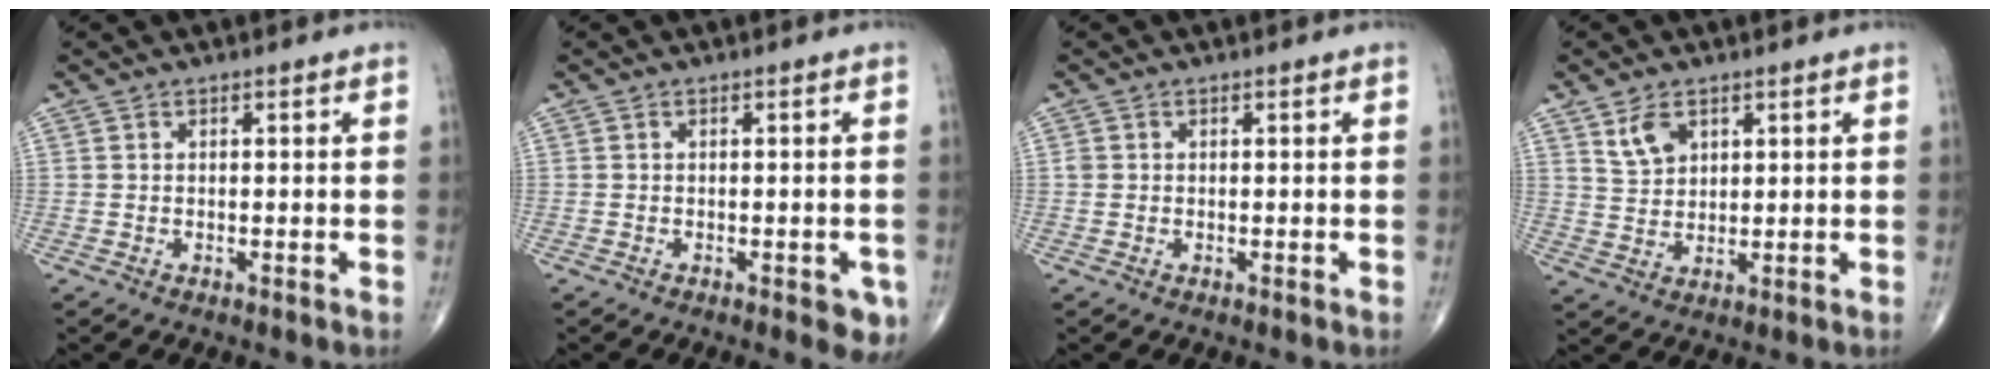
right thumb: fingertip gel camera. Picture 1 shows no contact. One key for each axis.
{"total": 3.9, "fx": -1.7, "fy": 1.7, "fz": 3.1, "tx": -0.018, "ty": -0.002, "tz": -0.019}
{"total": 0.8, "fx": 0.0, "fy": 0.8, "fz": 0.3, "tx": -0.001, "ty": 0.002, "tz": 0.001}
{"total": 5.0, "fx": 2.7, "fy": 3.2, "fz": 2.8, "tx": -0.039, "ty": -0.015, "tz": 0.057}